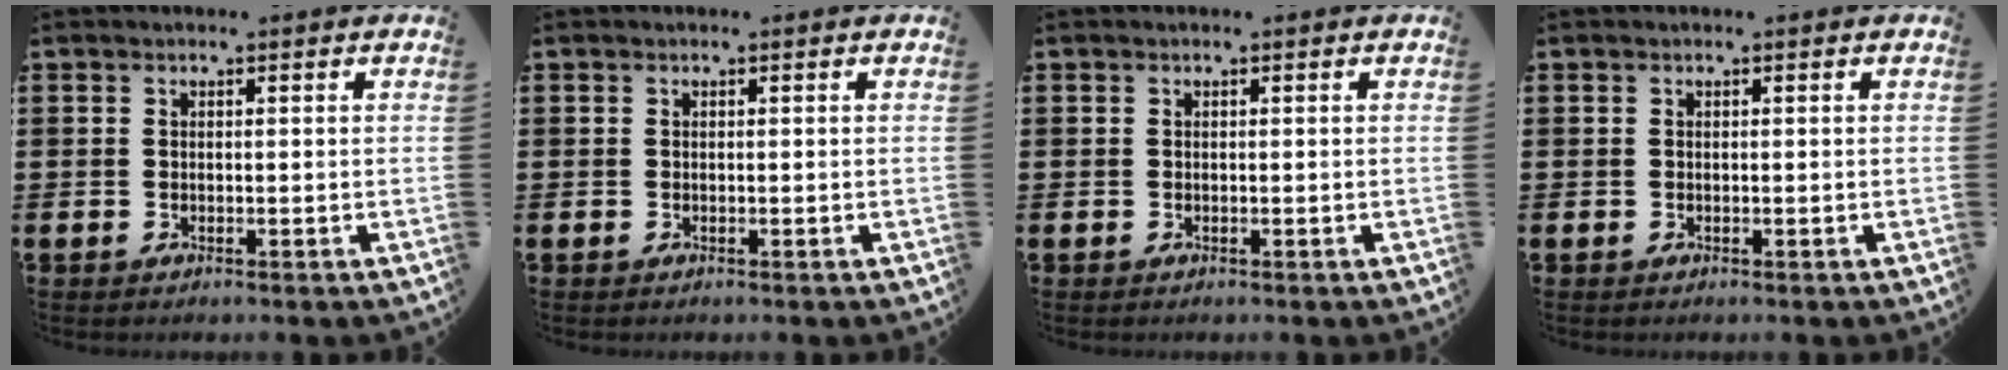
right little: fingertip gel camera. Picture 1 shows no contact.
{"total": 0.0}
{"total": 0.0}
{"total": 0.0}